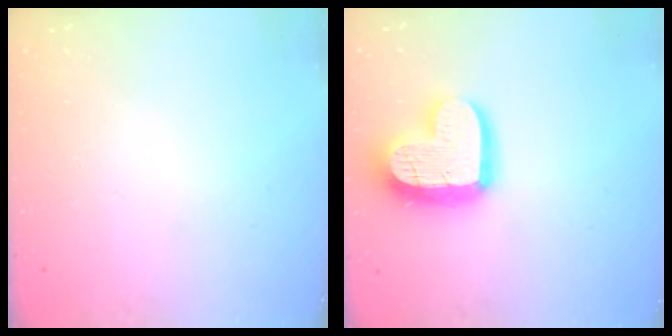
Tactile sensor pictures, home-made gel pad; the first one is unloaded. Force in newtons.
{"total": 17.4, "press": 17.4, "slide": 1.7}